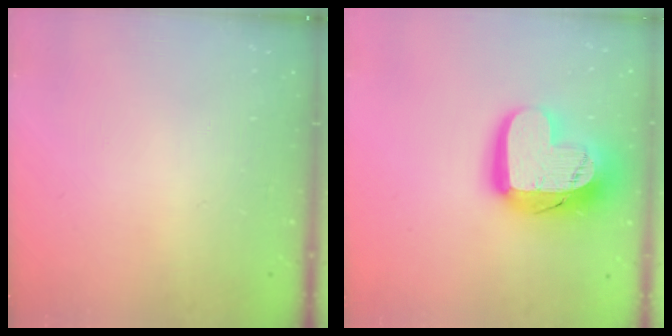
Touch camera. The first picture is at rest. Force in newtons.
{"total": 18.9, "press": 18.8, "slide": 1.7}